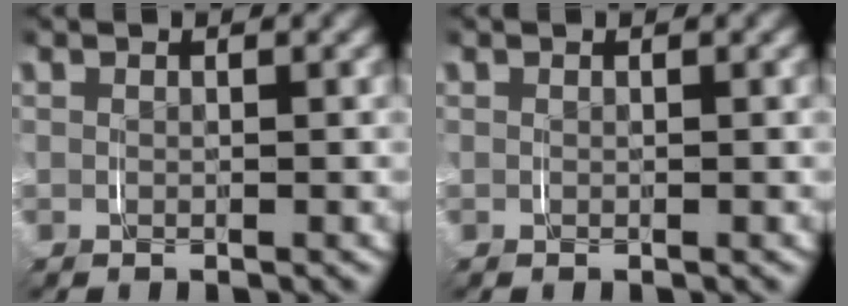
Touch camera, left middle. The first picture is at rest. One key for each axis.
{"total": 0.0}